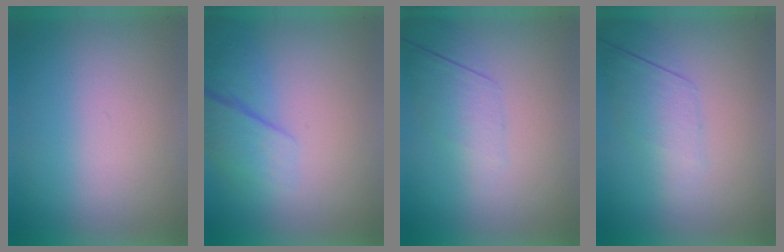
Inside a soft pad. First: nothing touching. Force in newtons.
{"total": 2.6}
{"total": 2.2}
{"total": 2.3}